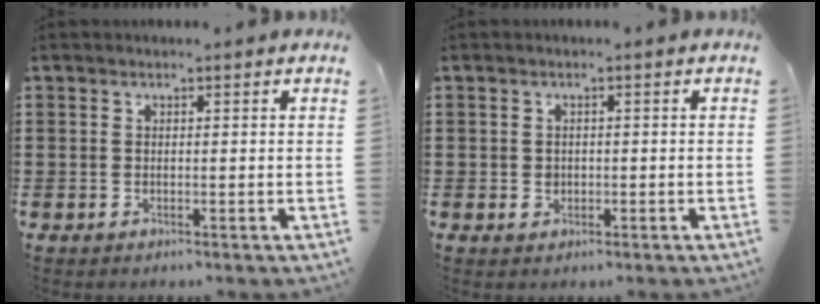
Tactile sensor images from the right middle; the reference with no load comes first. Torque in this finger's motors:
{"motor_torque": [0.11, -0.06, 0.00, 0.00]}